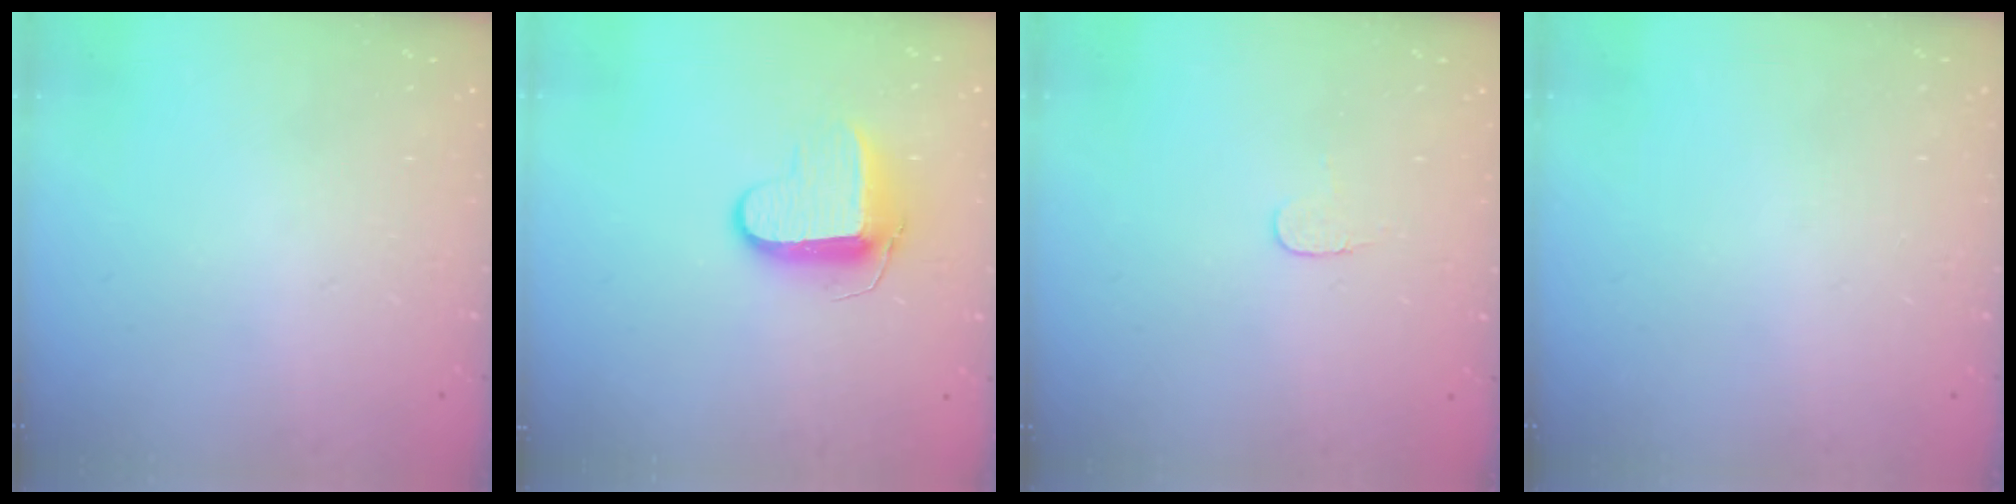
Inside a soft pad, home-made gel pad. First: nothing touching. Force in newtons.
{"total": 9.0, "press": 9.0, "slide": 0.5}
{"total": 4.3, "press": 4.3, "slide": 0.3}
{"total": 0.0}